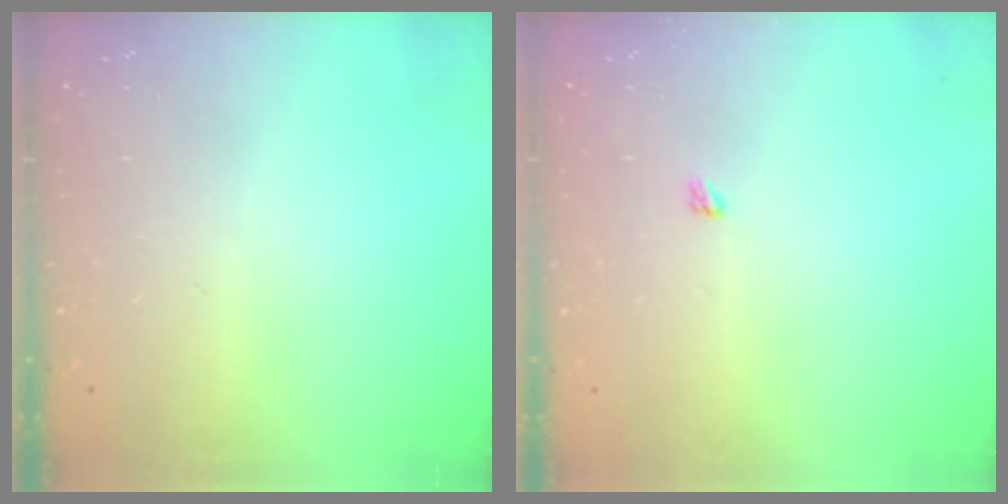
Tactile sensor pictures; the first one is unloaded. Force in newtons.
{"total": 2.4, "press": 2.4, "slide": 0.4}